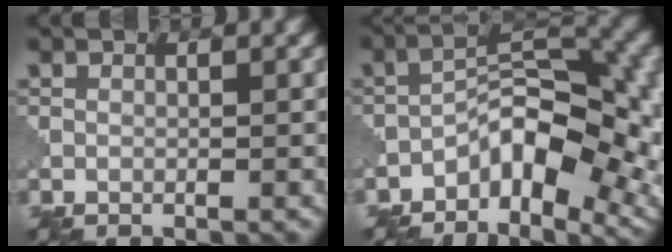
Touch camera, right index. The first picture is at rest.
{"total": 10.7, "force": [-4.4, 4.8, 8.5], "torque": [-0.118, 0.015, -0.081]}